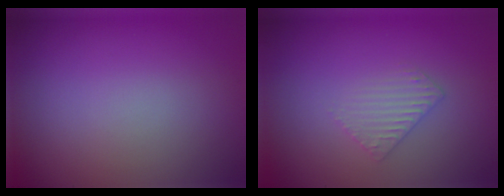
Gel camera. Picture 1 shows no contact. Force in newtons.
{"total": 1.6, "press": 1.6, "slide": 0.4}